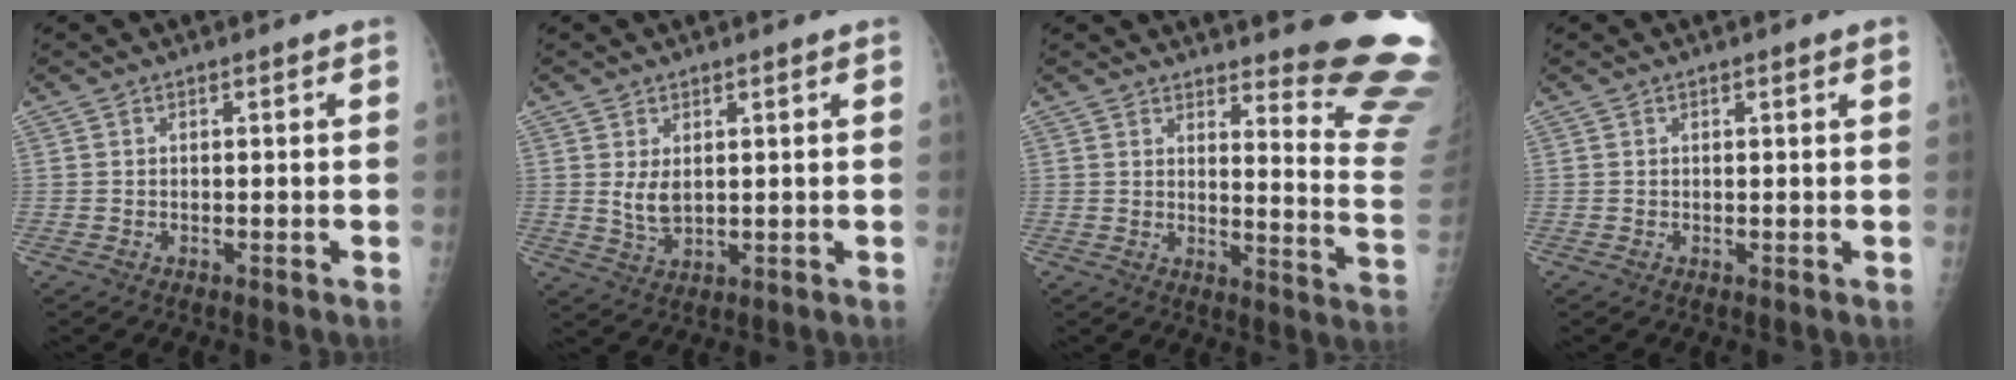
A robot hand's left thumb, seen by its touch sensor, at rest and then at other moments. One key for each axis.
{"total": 4.0, "fx": 1.1, "fy": 2.1, "fz": 3.2, "tx": -0.051, "ty": -0.016, "tz": 0.028}
{"total": 16.5, "fx": 14.8, "fy": 1.2, "fz": 7.2, "tx": -0.066, "ty": -0.178, "tz": 0.164}
{"total": 1.3, "fx": 0.6, "fy": 0.2, "fz": 1.1, "tx": -0.018, "ty": 0.000, "tz": 0.008}